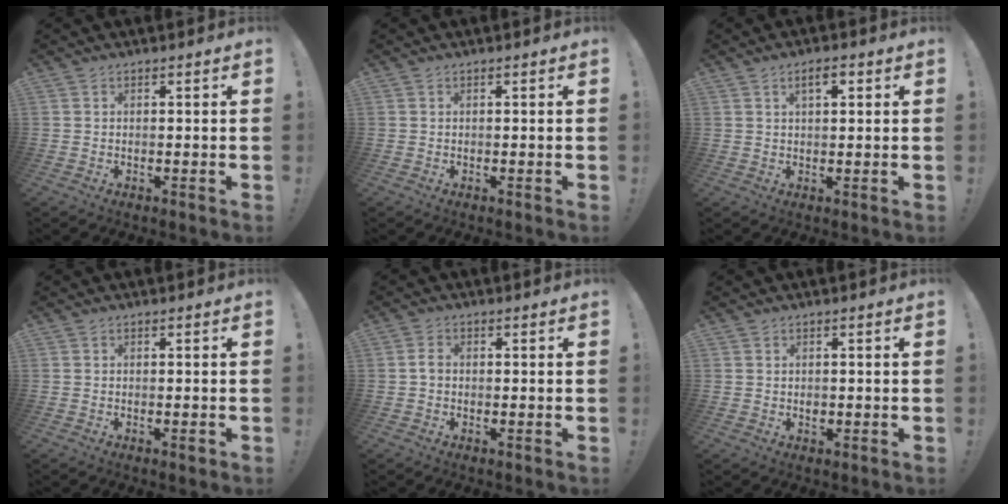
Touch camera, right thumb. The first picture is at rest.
{"total": 0.0}
{"total": 3.8, "force": [1.6, 1.5, 3.1], "torque": [-0.049, 0.001, 0.024]}
{"total": 1.1, "force": [-0.4, 0.0, 1.0], "torque": [-0.016, -0.002, -0.006]}
{"total": 2.2, "force": [-0.2, 1.5, 1.6], "torque": [-0.029, 0.006, -0.002]}
{"total": 1.3, "force": [-0.2, 1.2, 0.4], "torque": [-0.004, 0.001, -0.004]}